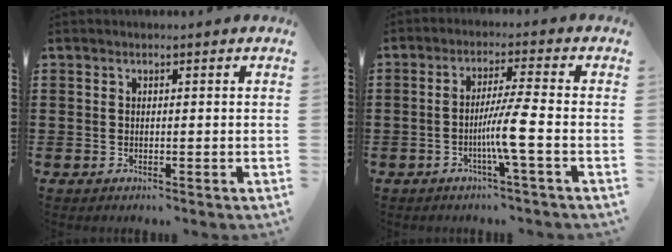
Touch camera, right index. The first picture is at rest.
{"total": 5.9, "force": [-2.1, -0.8, 5.5], "torque": [-0.101, -0.011, -0.042]}